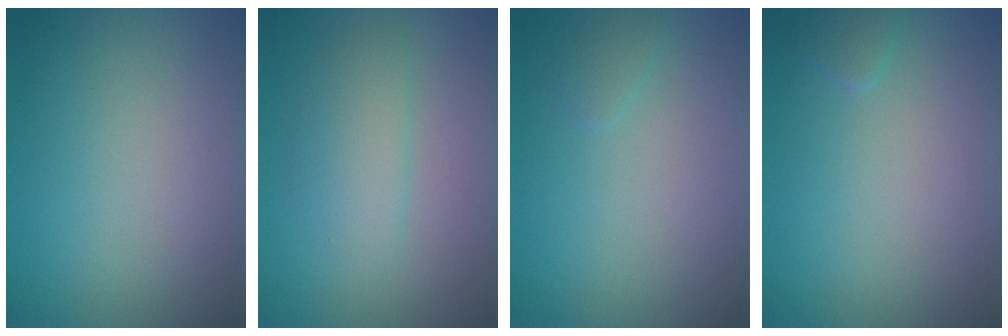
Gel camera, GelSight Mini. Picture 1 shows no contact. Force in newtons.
{"total": 2.4, "press": 2.4, "slide": 0.0}
{"total": 0.8, "press": 0.8, "slide": 0.1}
{"total": 0.8, "press": 0.7, "slide": 0.2}